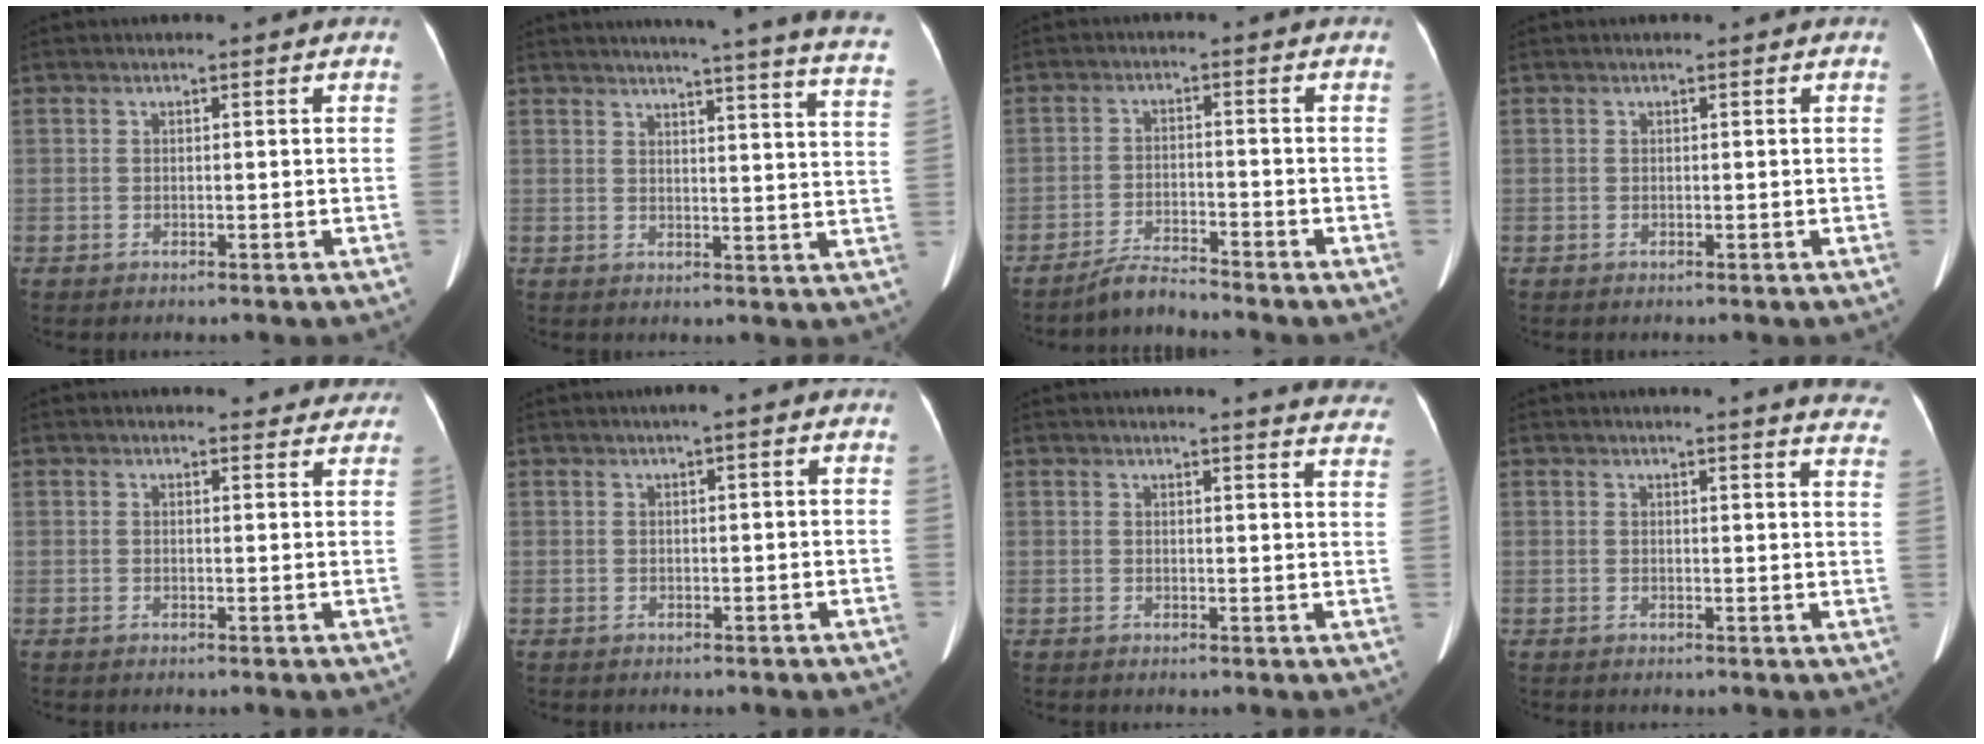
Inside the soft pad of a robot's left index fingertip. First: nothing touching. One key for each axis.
{"total": 22.5, "fx": 19.9, "fy": -0.4, "fz": 10.5, "tx": -0.138, "ty": -0.069, "tz": 0.218}
{"total": 3.8, "fx": -3.7, "fy": -0.6, "fz": 0.3, "tx": -0.014, "ty": -0.019, "tz": -0.068}
{"total": 0.0}
{"total": 5.2, "fx": 4.8, "fy": 1.9, "fz": 0.4, "tx": 0.014, "ty": -0.006, "tz": 0.035}
{"total": 1.2, "fx": 0.5, "fy": 0.1, "fz": 1.1, "tx": -0.019, "ty": 0.004, "tz": 0.005}
{"total": 12.9, "fx": 12.5, "fy": 1.2, "fz": 2.9, "tx": -0.007, "ty": -0.071, "tz": 0.104}
{"total": 10.8, "fx": 10.4, "fy": 0.7, "fz": 3.2, "tx": -0.014, "ty": -0.060, "tz": 0.081}